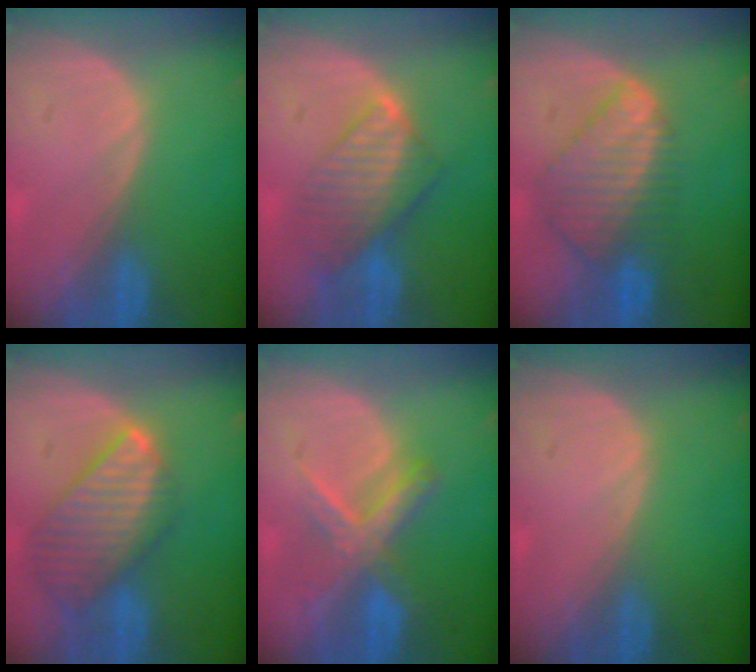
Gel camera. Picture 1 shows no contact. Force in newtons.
{"total": 8.3, "press": 7.1, "slide": 4.1}
{"total": 9.0, "press": 7.7, "slide": 4.6}
{"total": 9.9, "press": 8.5, "slide": 5.0}
{"total": 6.6, "press": 6.3, "slide": 1.9}
{"total": 0.0}